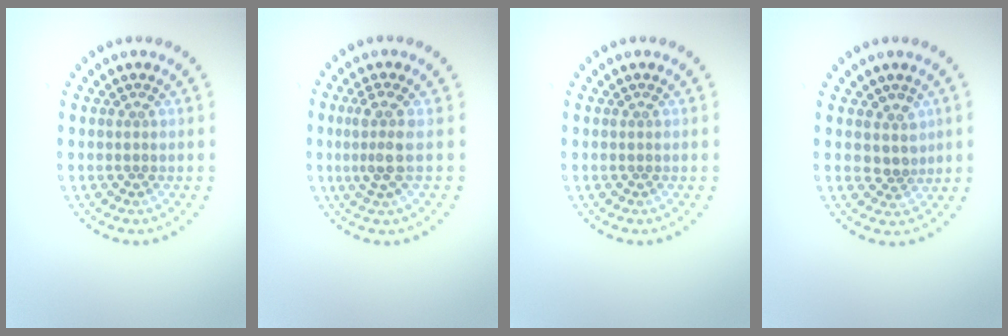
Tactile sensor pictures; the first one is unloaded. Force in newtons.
{"total": 2.5, "press": 1.9, "slide": 1.6}
{"total": 0.0}
{"total": 2.0, "press": 1.5, "slide": 1.3}